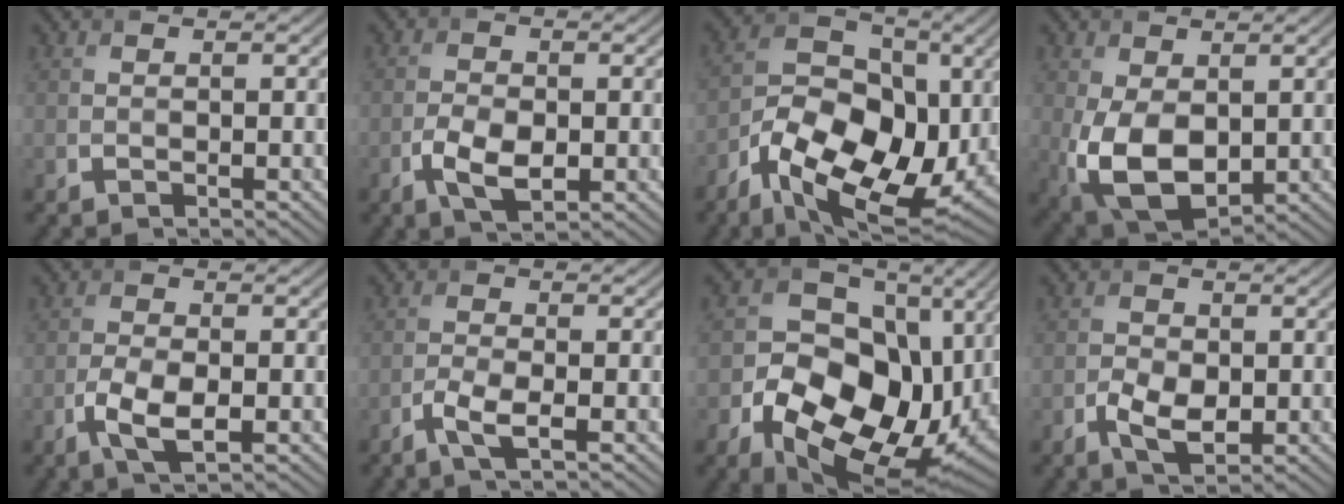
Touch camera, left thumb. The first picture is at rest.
{"total": 4.7, "force": [-1.6, 2.5, 3.6], "torque": [-0.077, -0.004, -0.031]}
{"total": 14.8, "force": [-5.6, 9.2, 10.2], "torque": [-0.194, -0.024, -0.104]}
{"total": 9.5, "force": [-0.8, 5.9, 7.5], "torque": [-0.178, -0.018, -0.008]}
{"total": 4.9, "force": [-1.8, 2.2, 4.0], "torque": [-0.088, -0.004, -0.037]}
{"total": 3.1, "force": [-1.7, 0.8, 2.5], "torque": [-0.059, 0.002, -0.039]}
{"total": 15.4, "force": [-3.4, 11.4, 9.8], "torque": [-0.177, -0.044, -0.050]}
{"total": 4.0, "force": [-1.2, 2.5, 2.9], "torque": [-0.060, -0.007, -0.024]}